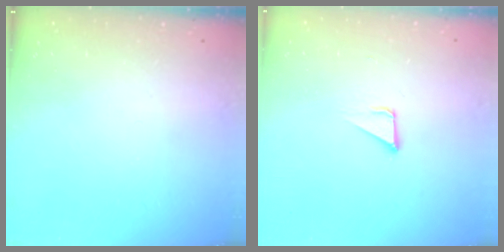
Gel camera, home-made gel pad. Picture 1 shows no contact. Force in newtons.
{"total": 2.1, "press": 2.1, "slide": 0.1}